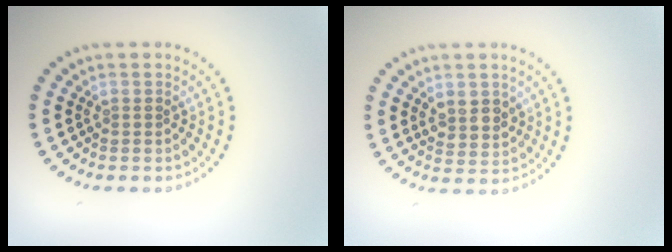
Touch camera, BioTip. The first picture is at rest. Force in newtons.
{"total": 2.2, "press": 2.1, "slide": 0.7}